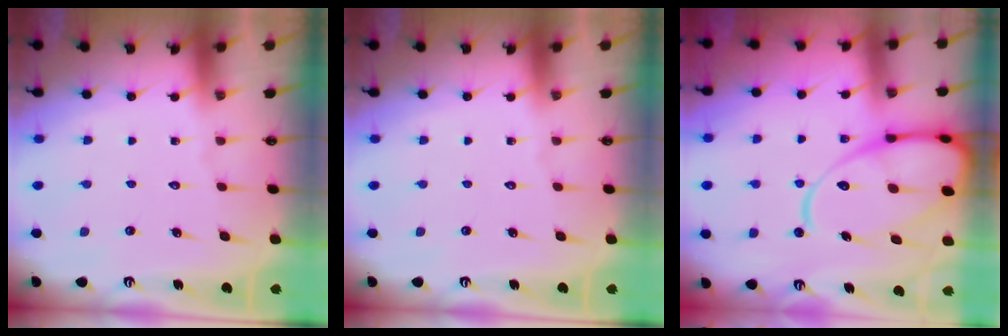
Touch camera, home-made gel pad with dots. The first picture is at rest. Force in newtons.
{"total": 0.0}
{"total": 18.3, "press": 18.2, "slide": 2.0}